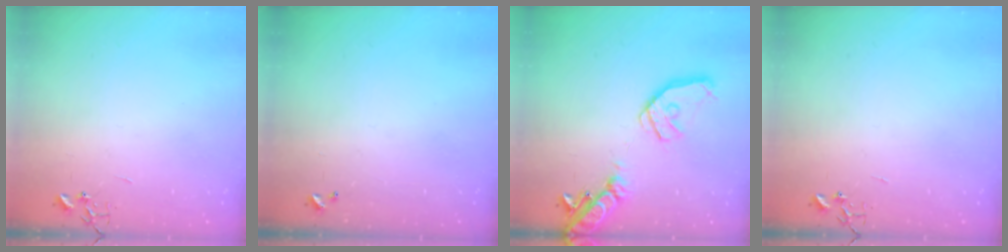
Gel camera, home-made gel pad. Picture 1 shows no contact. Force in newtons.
{"total": 0.0}
{"total": 18.8, "press": 18.6, "slide": 3.0}
{"total": 0.0}